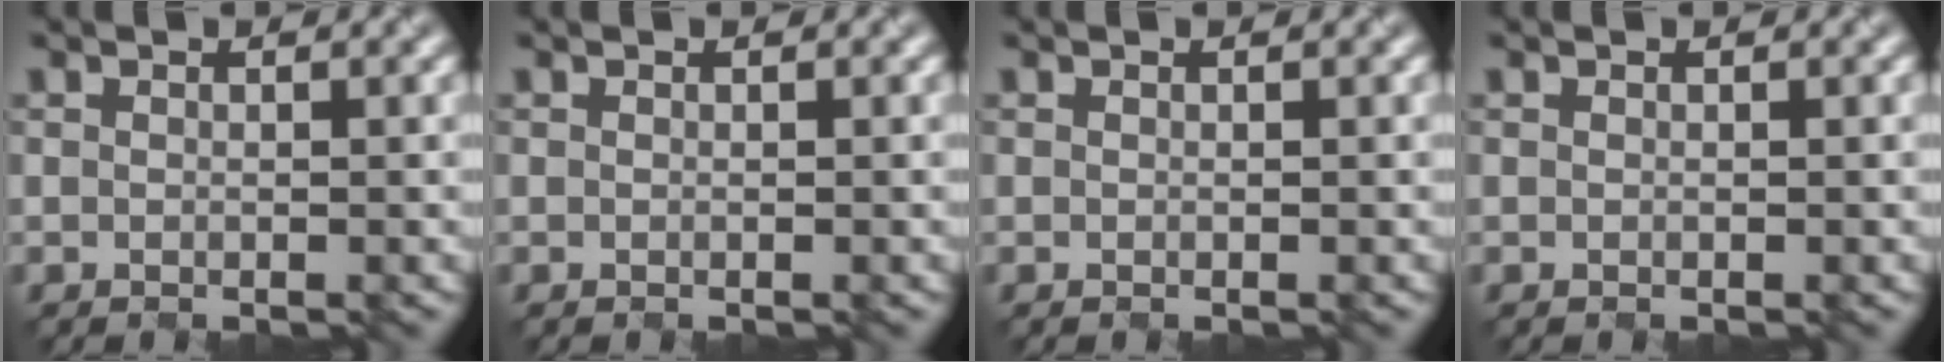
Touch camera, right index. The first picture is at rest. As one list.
[{"total": 0.0}, {"total": 0.0}, {"total": 0.0}]